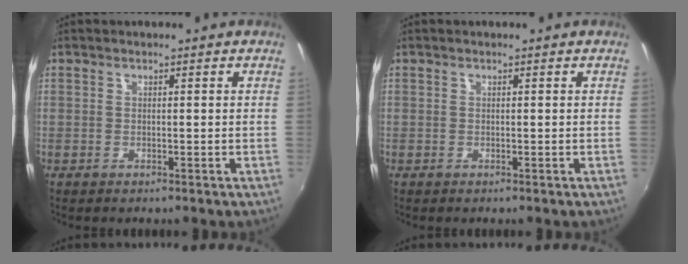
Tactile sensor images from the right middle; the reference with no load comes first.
{"total": 0.0}